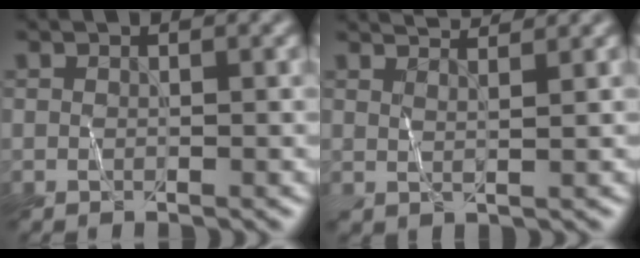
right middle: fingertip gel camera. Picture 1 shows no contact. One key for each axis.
{"total": 3.9, "fx": 3.3, "fy": 0.8, "fz": 1.8, "tx": -0.017, "ty": 0.017, "tz": 0.031}